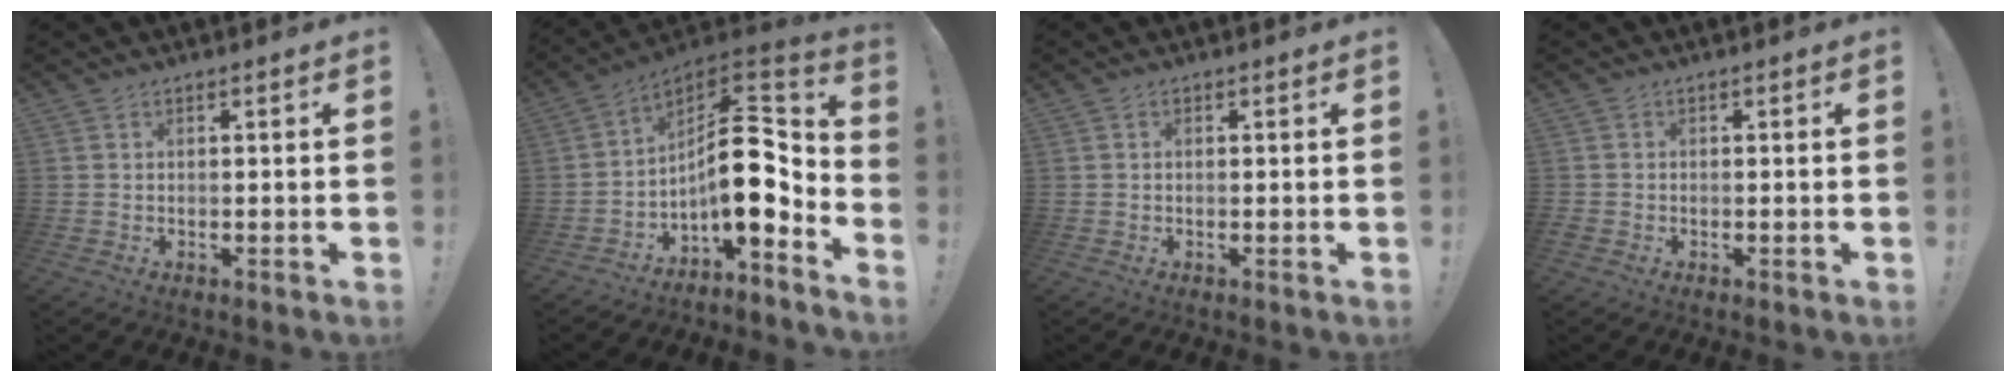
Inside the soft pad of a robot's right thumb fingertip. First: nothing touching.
{"total": 16.9, "force": [-1.3, 7.6, 15.1], "torque": [-0.233, -0.001, -0.021]}
{"total": 0.6, "force": [-0.1, 0.5, 0.3], "torque": [-0.009, 0.002, -0.001]}
{"total": 1.1, "force": [-0.6, 0.9, 0.3], "torque": [-0.004, 0.003, -0.011]}